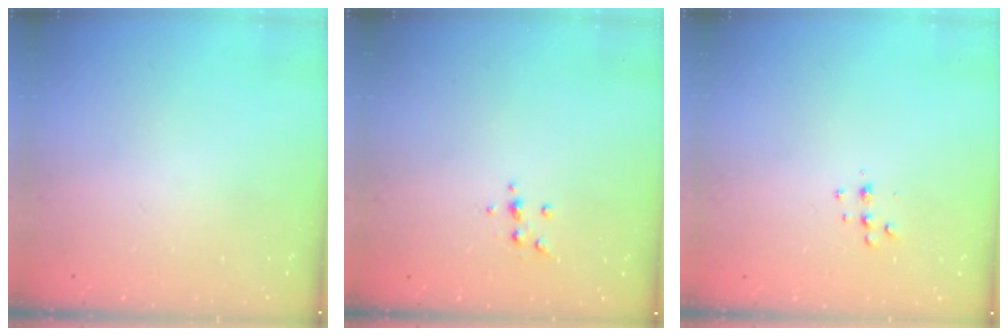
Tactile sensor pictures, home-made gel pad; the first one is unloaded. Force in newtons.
{"total": 3.6, "press": 3.5, "slide": 0.9}
{"total": 5.1, "press": 5.0, "slide": 0.8}